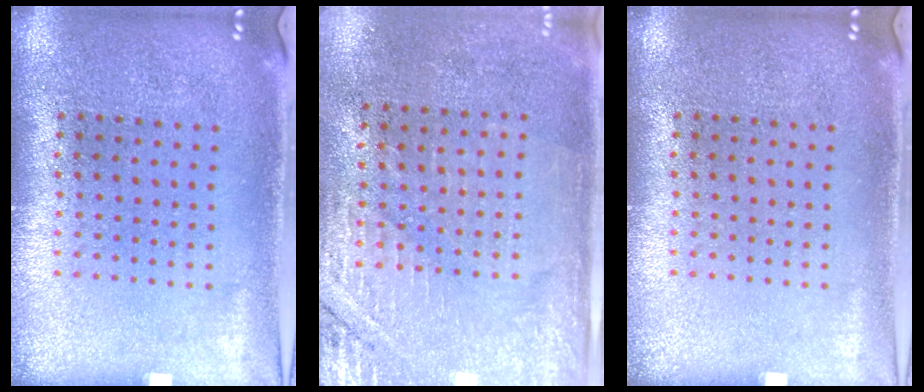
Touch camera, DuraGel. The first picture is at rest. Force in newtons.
{"total": 2.8, "press": 2.6, "slide": 0.9}
{"total": 0.0}